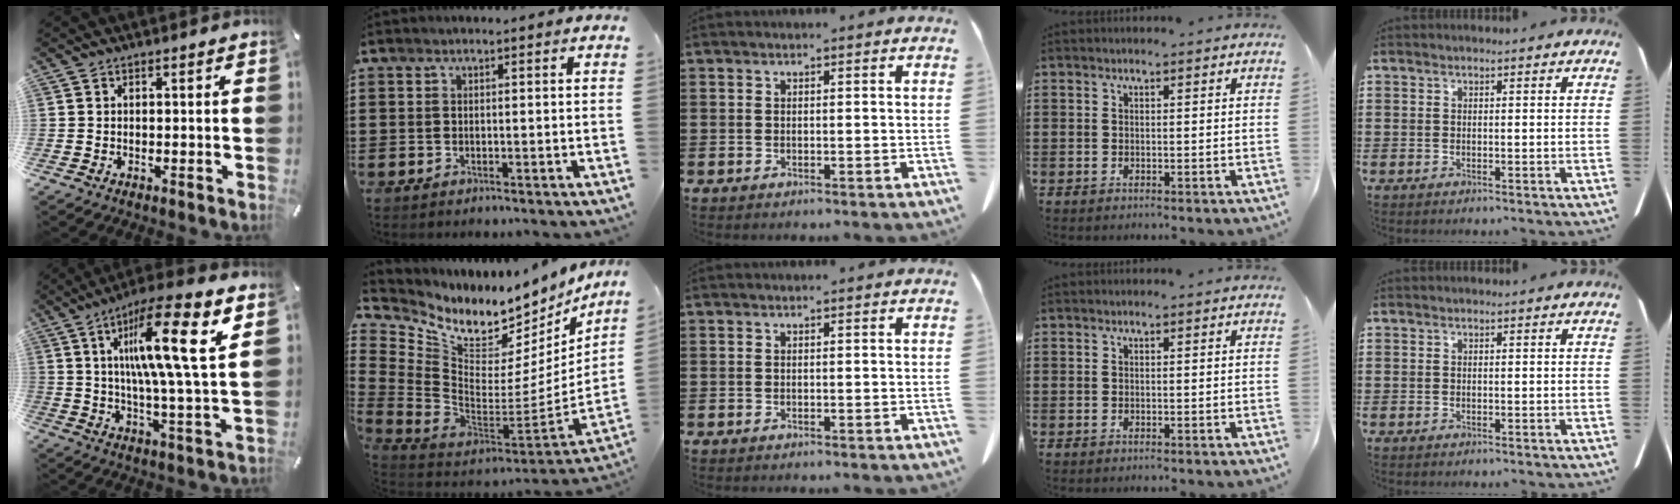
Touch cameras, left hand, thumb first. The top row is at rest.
{"thumb": {"total": 17.5, "force": [6.0, 1.9, 16.3], "torque": [-0.296, -0.020, 0.076]}, "index": {"total": 7.2, "force": [6.5, 2.3, 2.2], "torque": [-0.079, -0.077, 0.110]}}